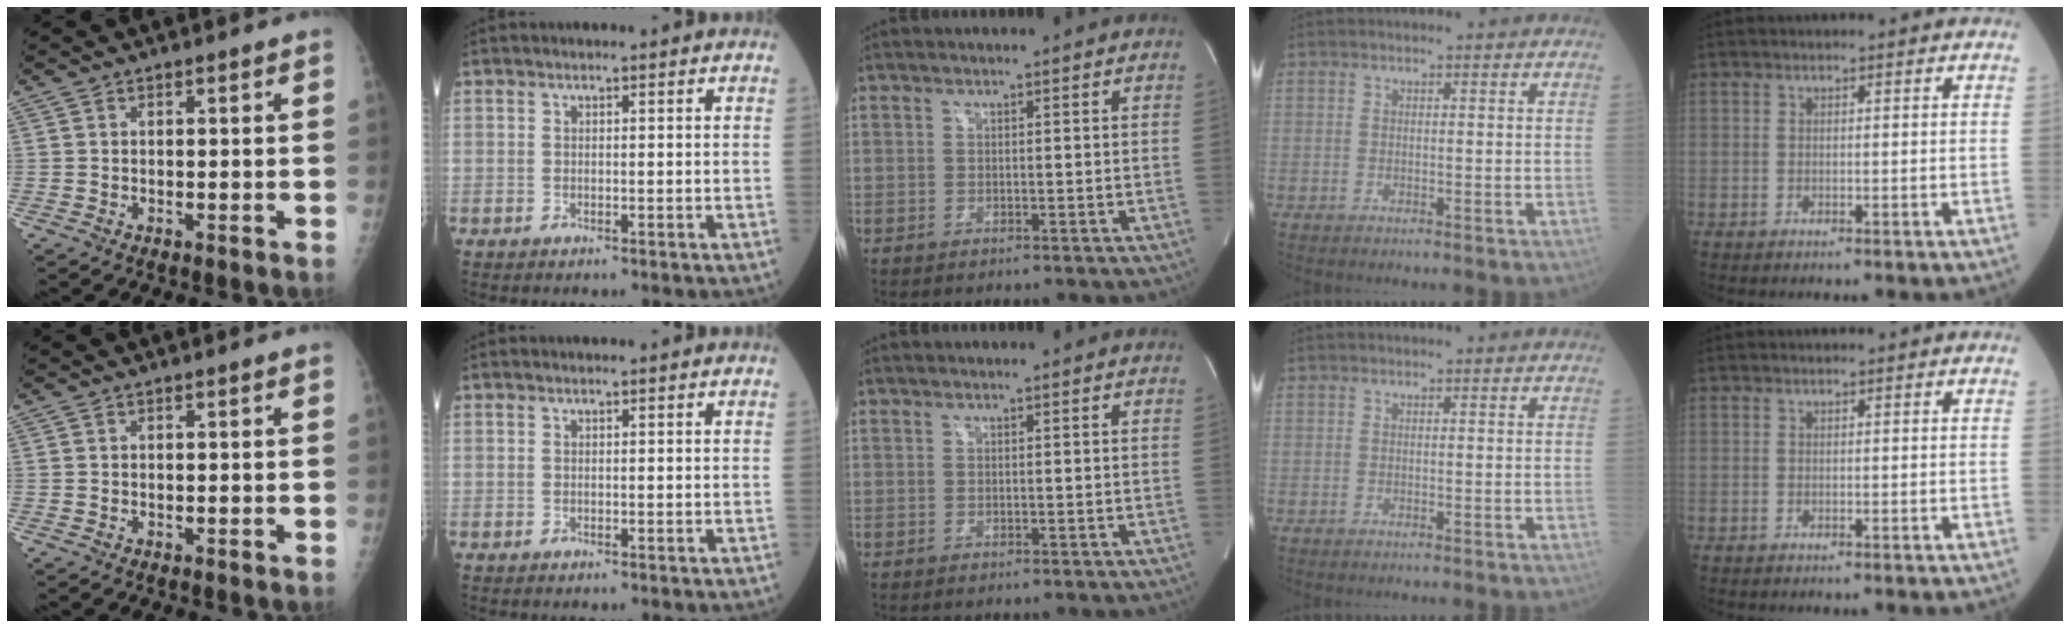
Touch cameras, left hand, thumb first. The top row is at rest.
{}